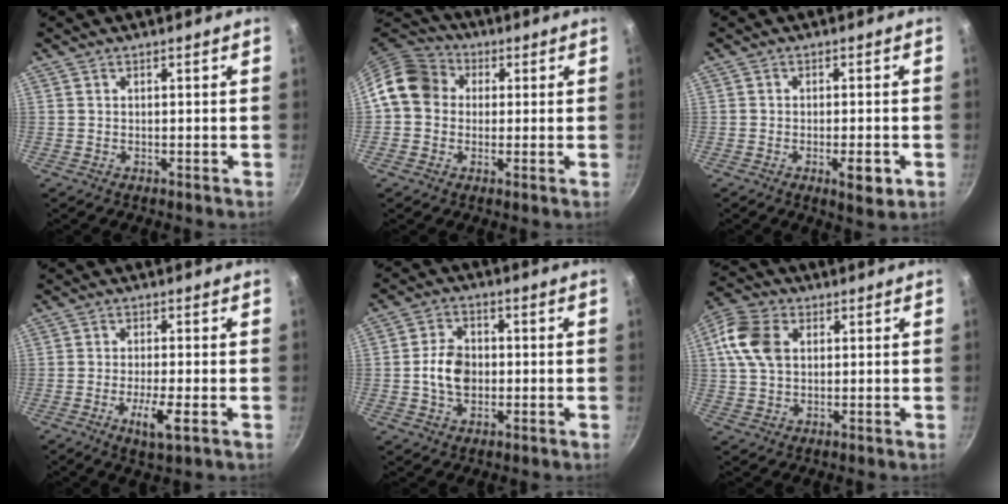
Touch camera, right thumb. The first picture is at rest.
{"total": 10.5, "force": [1.3, 9.1, 5.2], "torque": [-0.064, 0.024, 0.003]}
{"total": 5.0, "force": [-1.8, 1.7, 4.3], "torque": [-0.060, 0.007, -0.023]}
{"total": 5.6, "force": [-1.9, 1.1, 5.1], "torque": [-0.095, 0.002, -0.033]}
{"total": 7.7, "force": [-0.6, 5.8, 5.1], "torque": [-0.072, 0.013, -0.017]}
{"total": 10.5, "force": [2.3, 7.4, 7.1], "torque": [-0.126, 0.010, 0.032]}